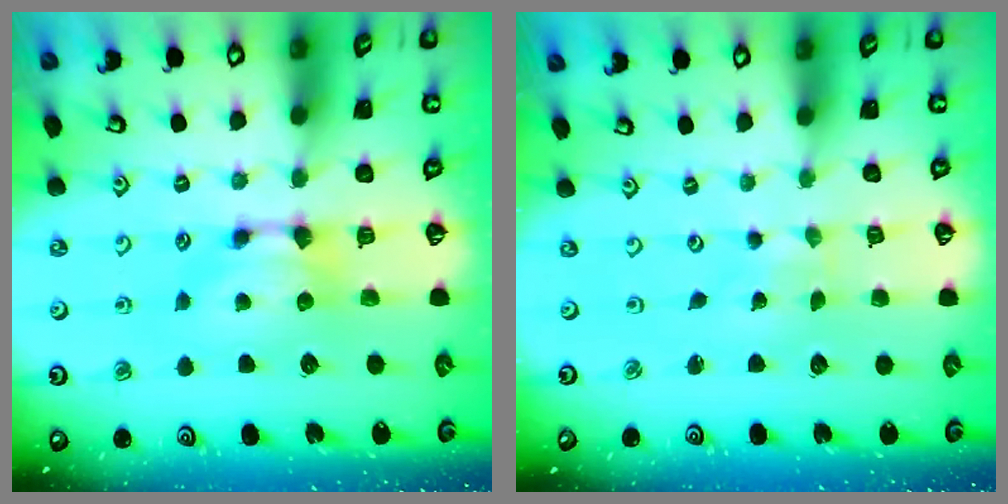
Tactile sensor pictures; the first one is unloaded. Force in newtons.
{"total": 6.0, "press": 6.0, "slide": 0.5}